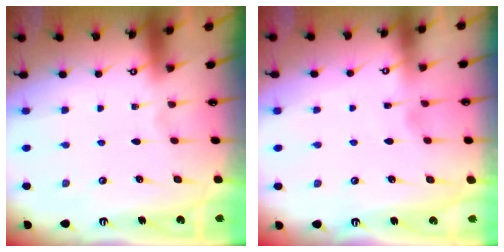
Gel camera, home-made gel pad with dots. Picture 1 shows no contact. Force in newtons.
{"total": 2.0, "press": 2.0, "slide": 0.1}